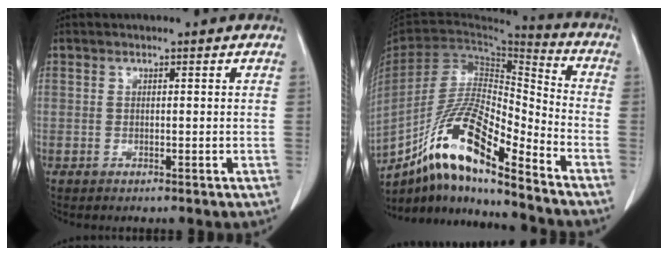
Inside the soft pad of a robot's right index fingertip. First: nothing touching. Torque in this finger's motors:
{"motor_torque": [0.58, -0.46, -0.09, -0.05]}